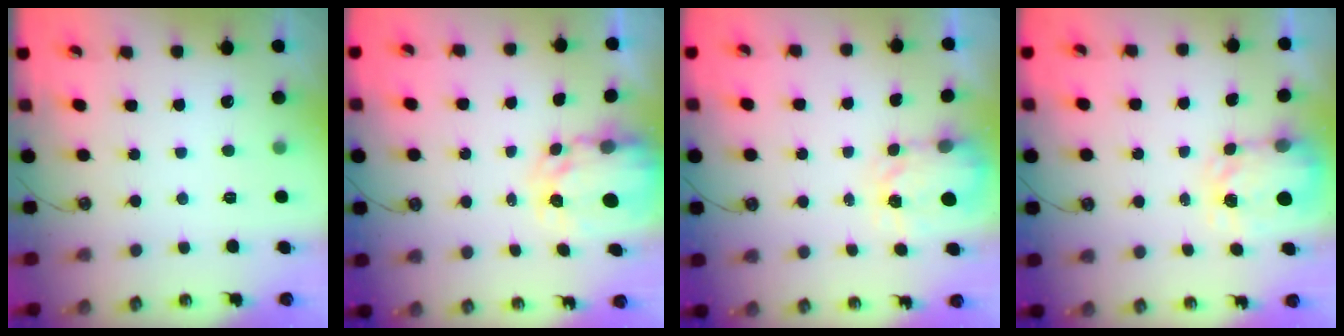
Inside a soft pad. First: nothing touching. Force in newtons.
{"total": 5.8, "press": 5.8, "slide": 0.5}
{"total": 4.0, "press": 3.9, "slide": 0.6}
{"total": 3.8, "press": 3.7, "slide": 0.6}